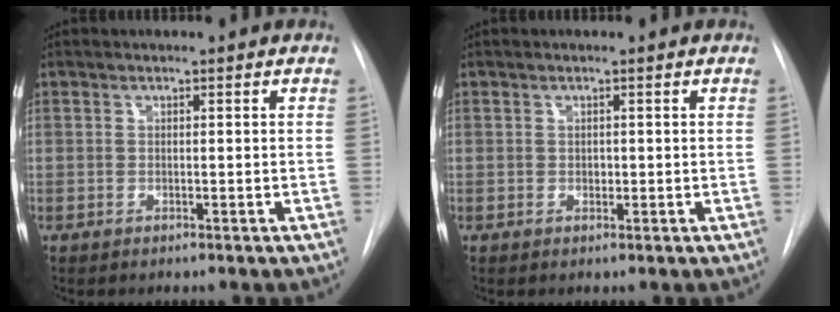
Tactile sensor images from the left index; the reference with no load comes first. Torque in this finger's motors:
{"motor_torque": [0.31, 0.09, -0.05, -0.01]}